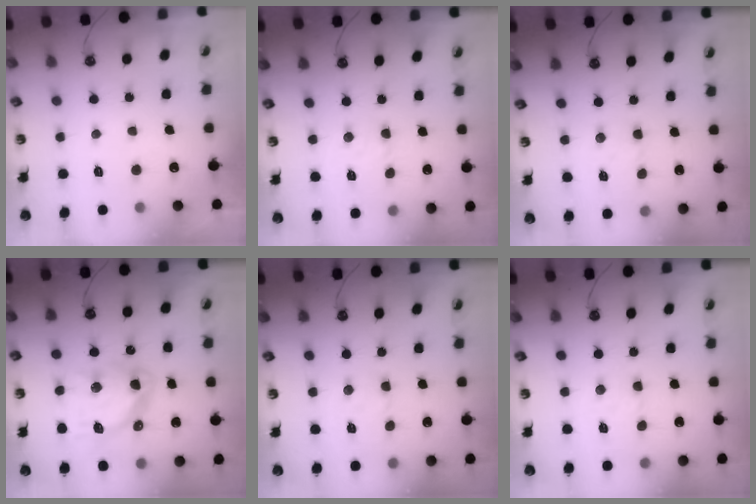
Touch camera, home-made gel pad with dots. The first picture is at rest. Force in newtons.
{"total": 4.3, "press": 4.3, "slide": 0.6}
{"total": 2.7, "press": 2.7, "slide": 0.4}
{"total": 14.5, "press": 14.4, "slide": 1.3}
{"total": 1.9, "press": 1.8, "slide": 0.6}
{"total": 2.8, "press": 2.7, "slide": 0.5}